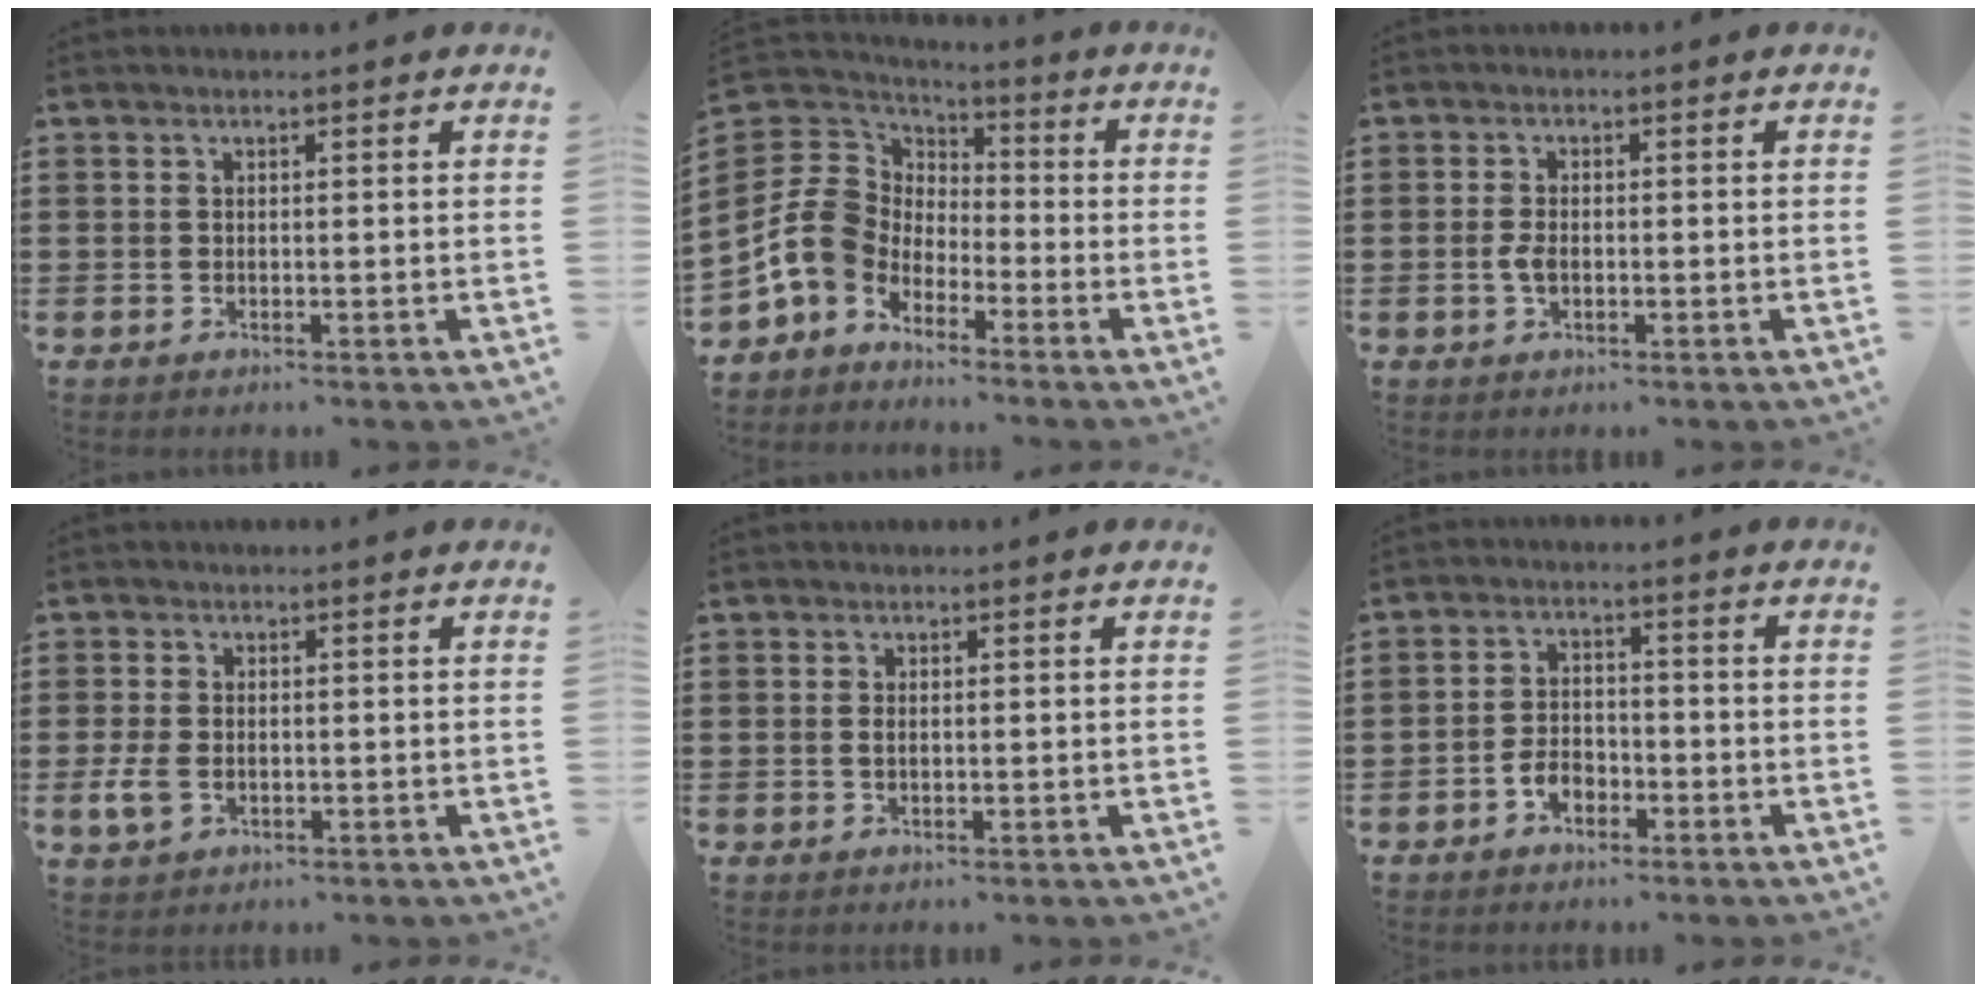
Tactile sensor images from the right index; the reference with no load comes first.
{"total": 8.5, "force": [-2.9, 7.1, 3.6], "torque": [-0.130, 0.000, -0.062]}
{"total": 2.6, "force": [-0.5, 1.2, 2.2], "torque": [-0.056, -0.007, -0.011]}
{"total": 3.1, "force": [-0.8, 2.1, 2.1], "torque": [-0.063, -0.007, -0.019]}
{"total": 1.0, "force": [0.0, 0.5, 0.9], "torque": [-0.019, 0.003, -0.001]}
{"total": 3.9, "force": [-2.3, 2.4, 2.0], "torque": [-0.048, 0.001, -0.045]}